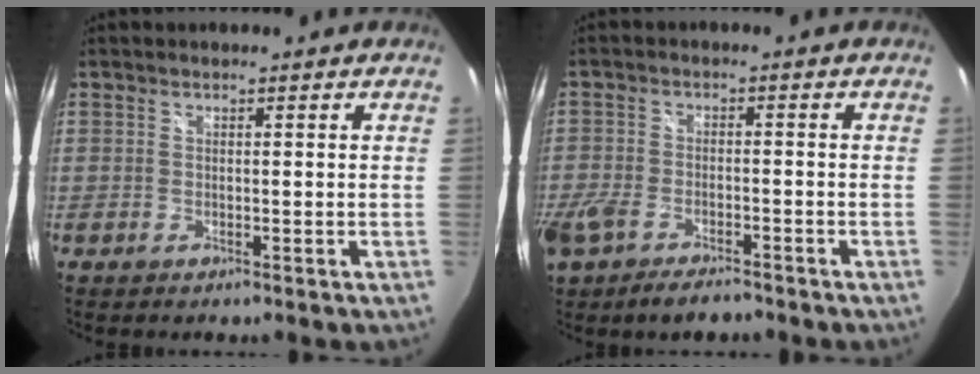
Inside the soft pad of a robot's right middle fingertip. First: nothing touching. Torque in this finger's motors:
{"motor_torque": [1.10, -1.04, 0.37, 0.16]}